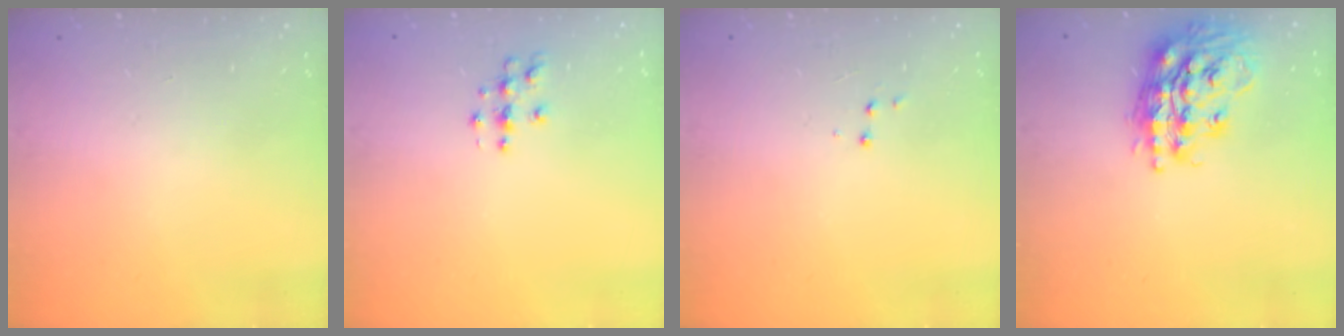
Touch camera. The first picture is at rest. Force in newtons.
{"total": 4.1, "press": 4.1, "slide": 0.5}
{"total": 3.6, "press": 3.5, "slide": 0.7}
{"total": 18.8, "press": 18.8, "slide": 1.5}